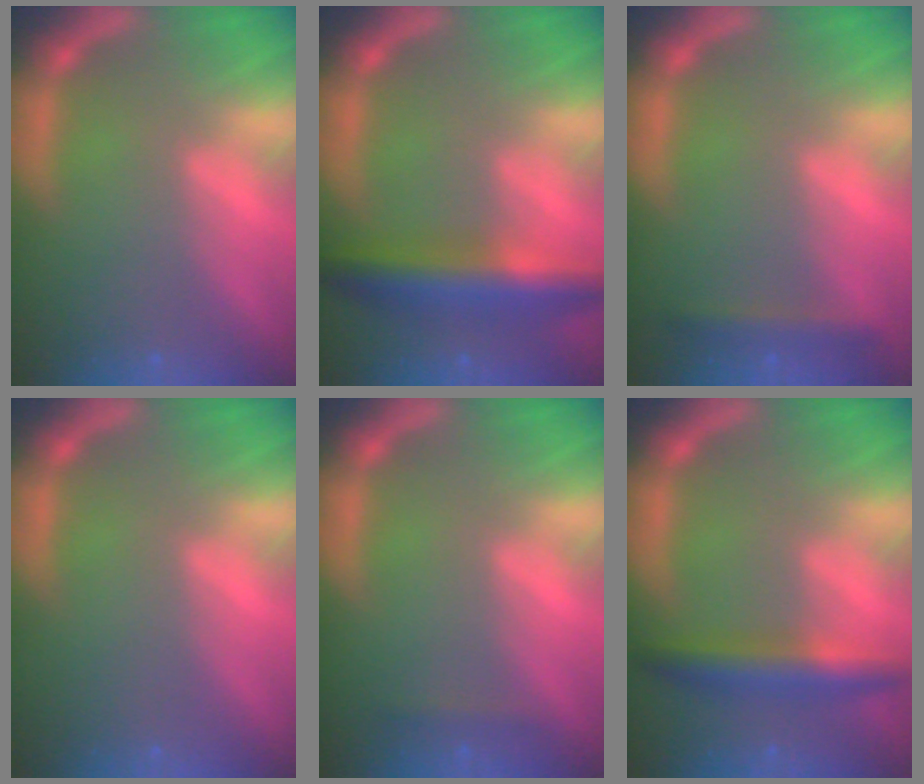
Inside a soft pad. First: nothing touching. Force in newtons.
{"total": 6.5}
{"total": 1.9}
{"total": 0.0}
{"total": 0.9}
{"total": 4.5}